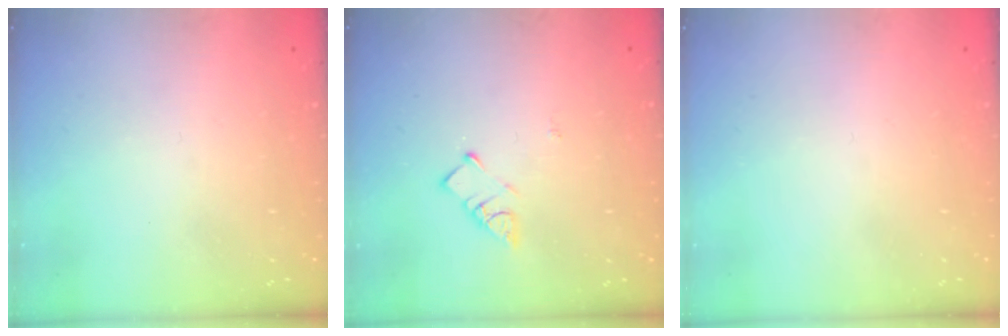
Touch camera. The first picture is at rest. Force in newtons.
{"total": 3.5, "press": 3.5, "slide": 0.4}
{"total": 1.7, "press": 1.6, "slide": 0.1}